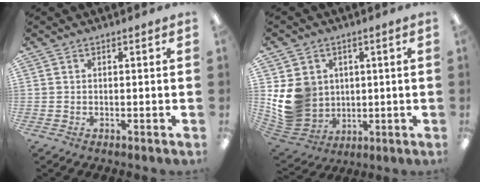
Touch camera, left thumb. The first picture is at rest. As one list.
[{"total": 12.6, "force": [1.7, 11.4, 5.0], "torque": [-0.122, -0.007, 0.041]}]